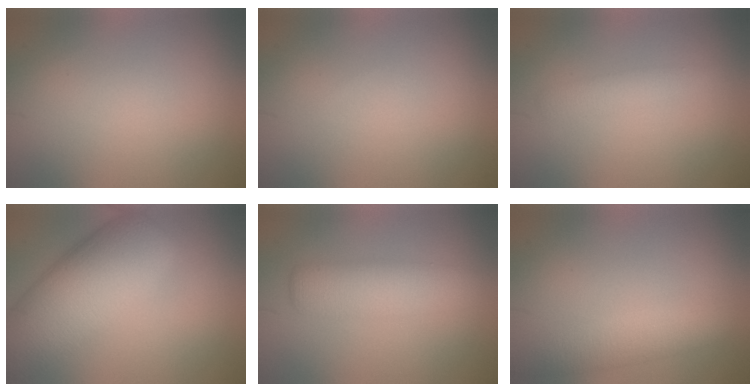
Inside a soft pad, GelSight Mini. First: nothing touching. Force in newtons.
{"total": 0.0}
{"total": 1.6, "press": 1.6, "slide": 0.2}
{"total": 10.9, "press": 10.9, "slide": 0.5}
{"total": 4.4, "press": 4.4, "slide": 0.1}
{"total": 3.2, "press": 3.2, "slide": 0.0}